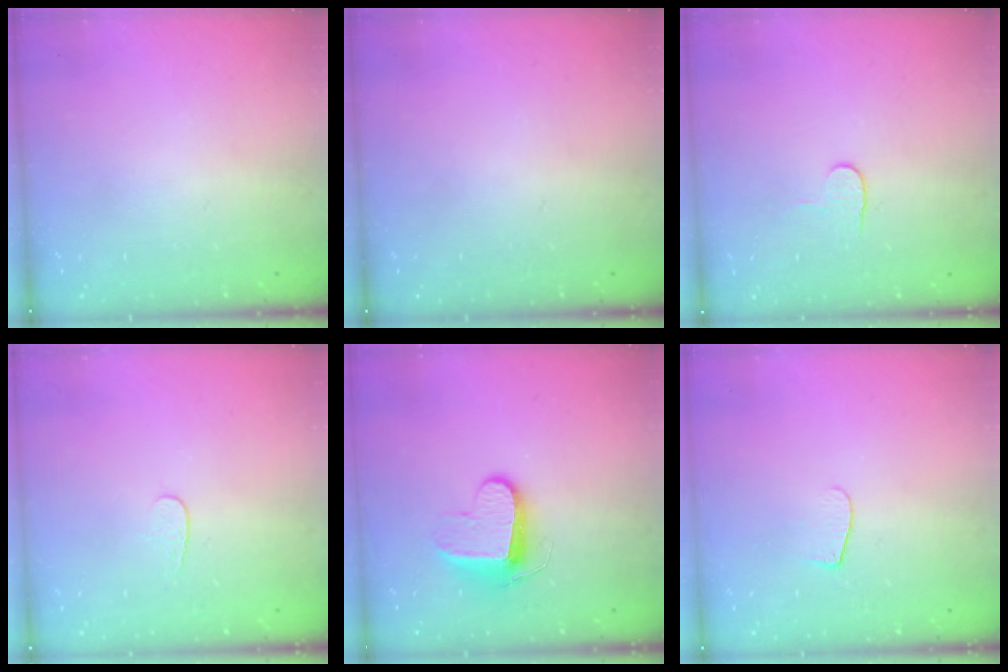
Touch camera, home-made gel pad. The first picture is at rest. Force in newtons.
{"total": 0.0}
{"total": 5.4, "press": 5.4, "slide": 0.5}
{"total": 3.5, "press": 3.4, "slide": 0.4}
{"total": 9.3, "press": 9.3, "slide": 0.3}
{"total": 6.2, "press": 6.2, "slide": 0.7}